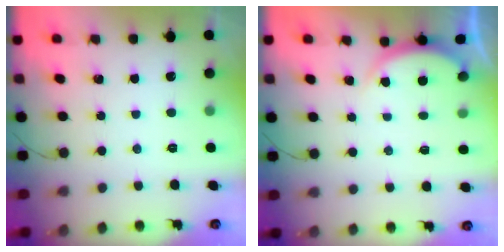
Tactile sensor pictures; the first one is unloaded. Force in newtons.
{"total": 2.1, "press": 2.0, "slide": 0.5}